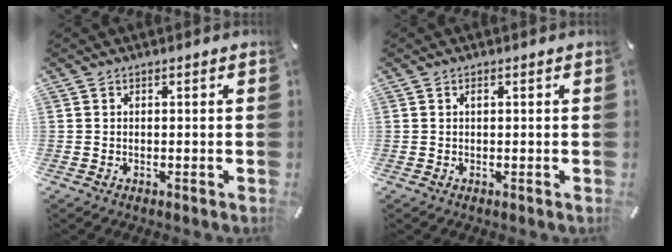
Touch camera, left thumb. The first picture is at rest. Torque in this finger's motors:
{"motor_torque": [0.00, 0.24, 0.01, 0.01, 0.05]}